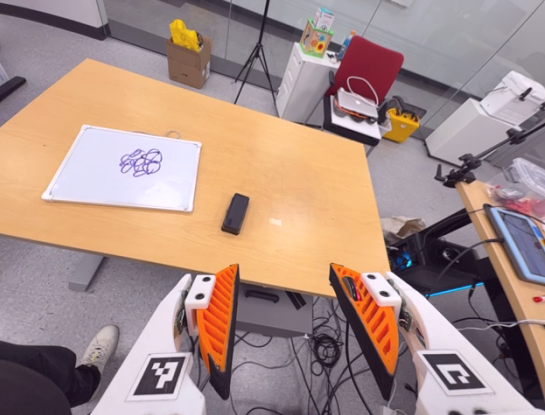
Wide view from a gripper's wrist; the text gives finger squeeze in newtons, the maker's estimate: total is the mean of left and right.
{"total": 0.0}